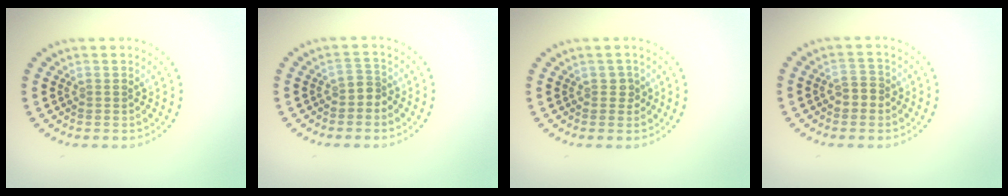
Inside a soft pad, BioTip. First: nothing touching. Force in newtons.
{"total": 1.4, "press": 1.1, "slide": 0.8}
{"total": 1.0, "press": 0.9, "slide": 0.4}
{"total": 1.7, "press": 1.6, "slide": 0.4}